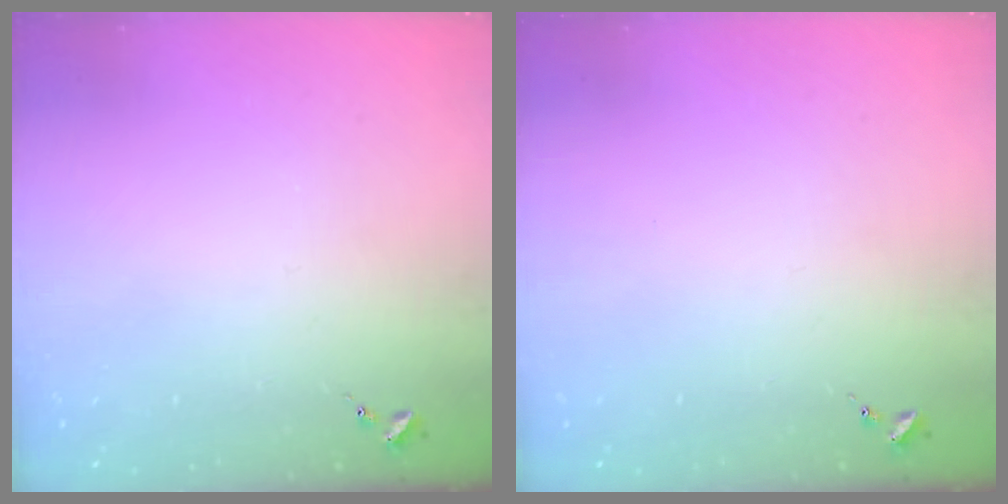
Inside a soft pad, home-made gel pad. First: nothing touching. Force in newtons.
{"total": 0.0}